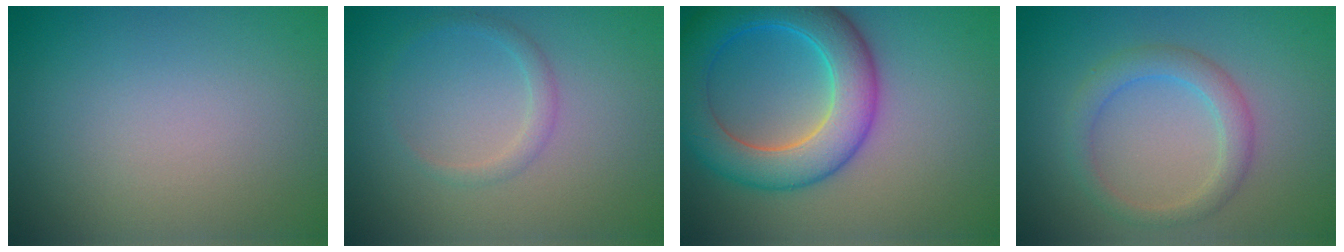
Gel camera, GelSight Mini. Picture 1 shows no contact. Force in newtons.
{"total": 1.2, "press": 1.2, "slide": 0.1}
{"total": 7.8, "press": 7.8, "slide": 0.1}
{"total": 2.7, "press": 2.7, "slide": 0.1}